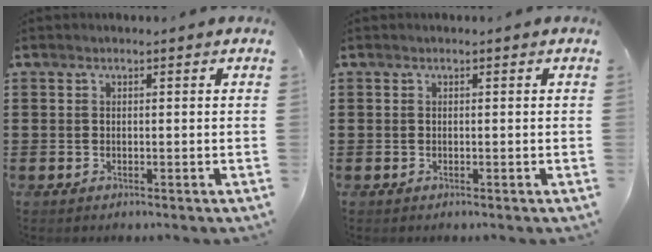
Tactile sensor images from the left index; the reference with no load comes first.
{"total": 0.0}